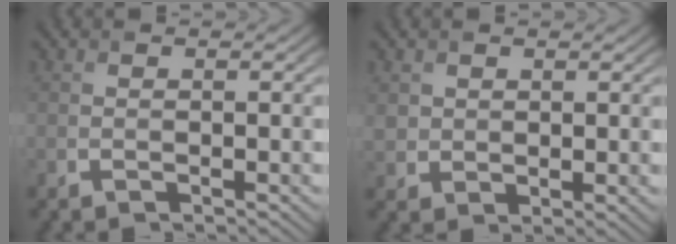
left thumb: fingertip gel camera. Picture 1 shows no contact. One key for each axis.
{"total": 2.2, "fx": 1.2, "fy": 1.7, "fz": 0.6, "tx": -0.020, "ty": -0.004, "tz": 0.029}